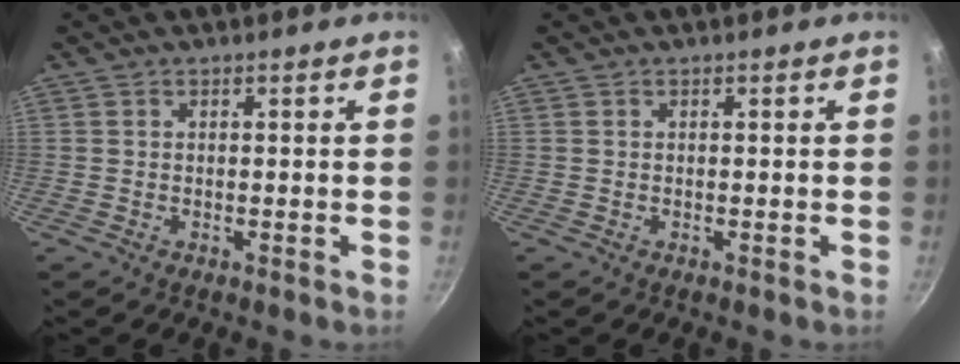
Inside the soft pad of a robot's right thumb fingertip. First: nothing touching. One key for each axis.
{"total": 0.0}